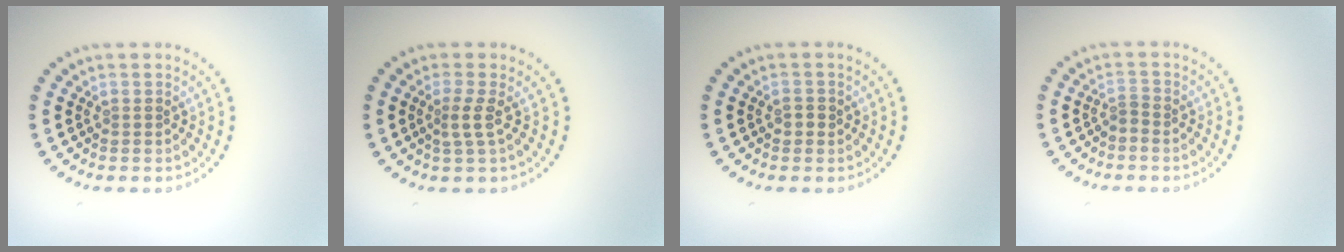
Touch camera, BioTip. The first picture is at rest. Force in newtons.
{"total": 1.8, "press": 1.2, "slide": 1.3}
{"total": 0.9, "press": 0.9, "slide": 0.1}
{"total": 0.8, "press": 0.4, "slide": 0.7}